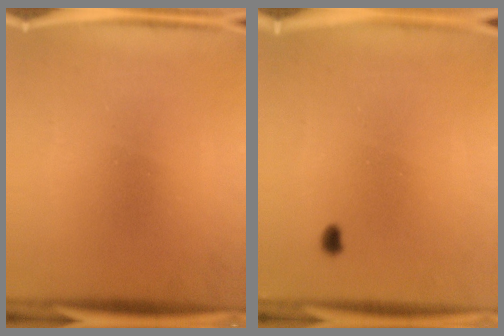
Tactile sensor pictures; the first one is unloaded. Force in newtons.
{"total": 1.0}